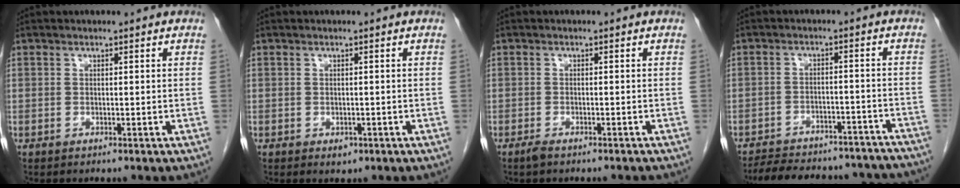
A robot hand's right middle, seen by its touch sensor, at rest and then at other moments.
{"total": 1.2, "force": [-0.5, 0.9, 0.7], "torque": [-0.009, 0.001, -0.002]}
{"total": 2.8, "force": [-2.4, 0.5, 1.3], "torque": [-0.020, -0.004, -0.033]}
{"total": 21.0, "force": [-19.1, 5.8, 6.5], "torque": [-0.106, 0.007, -0.238]}